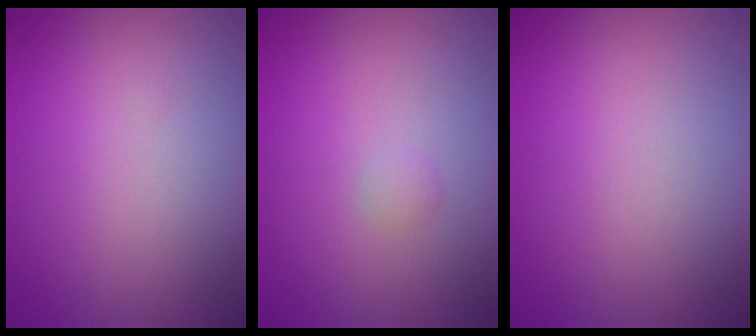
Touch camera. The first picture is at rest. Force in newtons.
{"total": 0.6, "press": 0.6, "slide": 0.0}
{"total": 0.0}